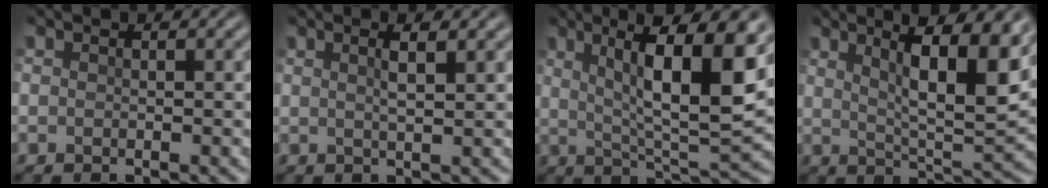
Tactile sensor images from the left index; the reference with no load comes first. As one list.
[{"total": 2.1, "force": [0.8, 0.5, 1.8], "torque": [-0.026, 0.004, 0.009]}, {"total": 10.8, "force": [3.0, 2.7, 10.0], "torque": [-0.153, 0.001, 0.050]}, {"total": 9.4, "force": [3.9, 2.4, 8.2], "torque": [-0.120, 0.003, 0.061]}]